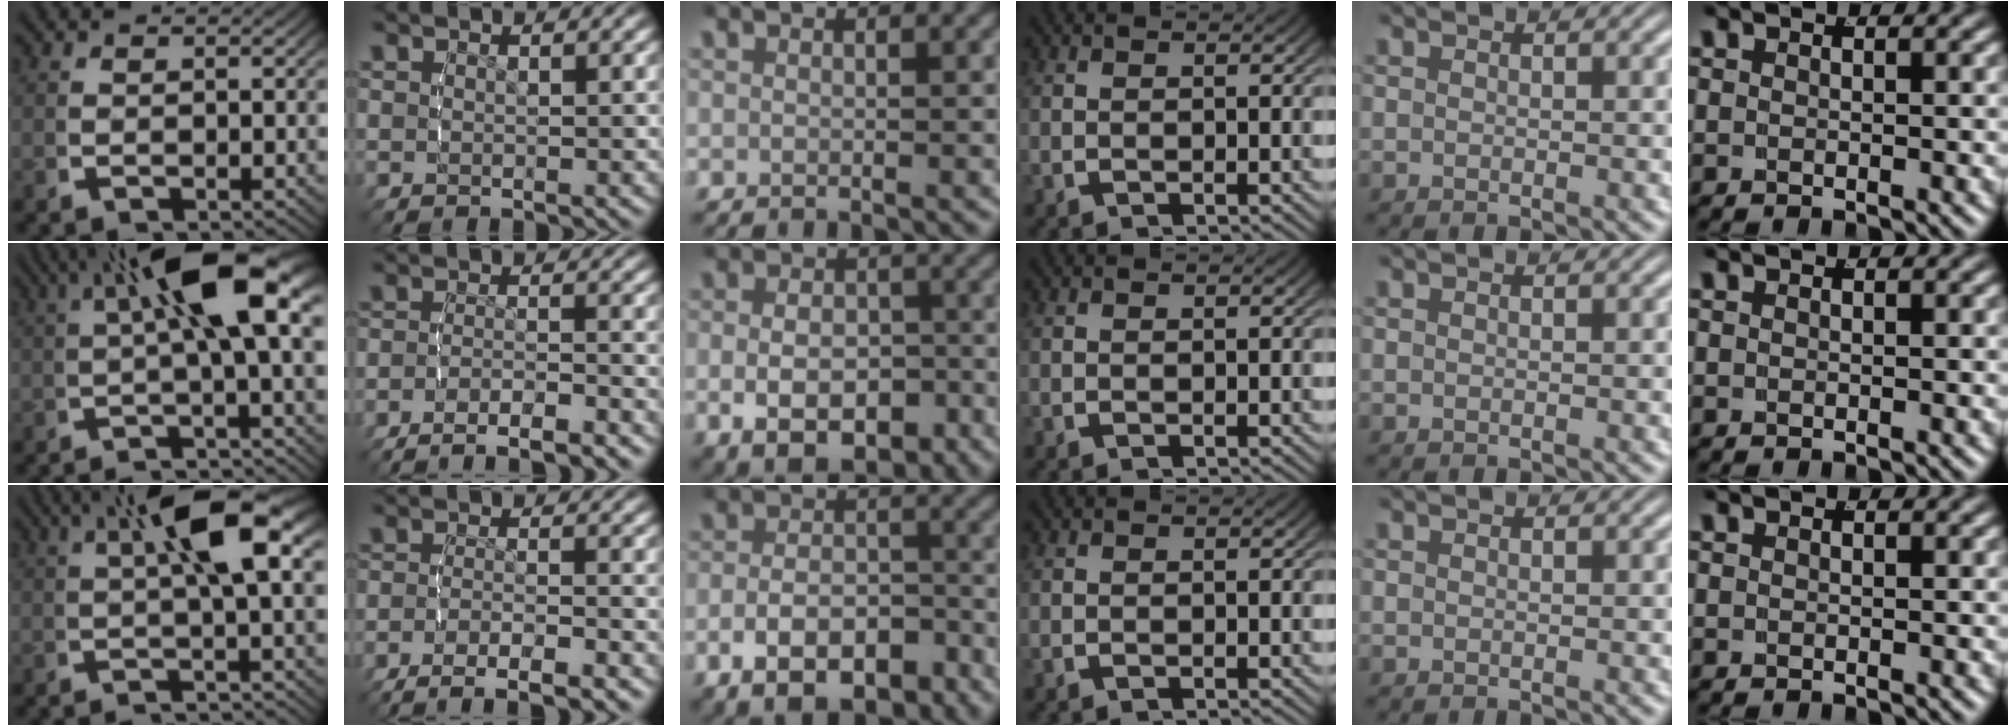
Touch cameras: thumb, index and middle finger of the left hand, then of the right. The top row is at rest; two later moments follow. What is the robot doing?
{"motion": "lift_and_place", "object": "bandage"}